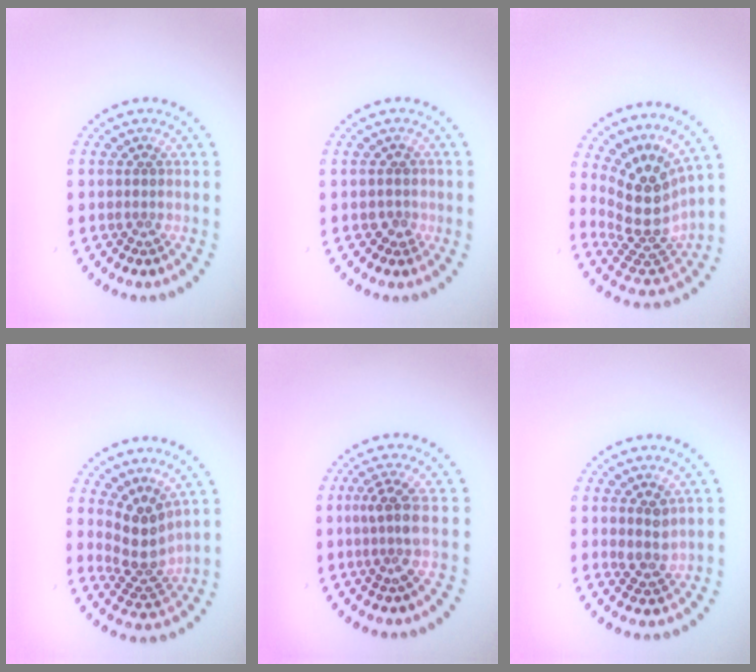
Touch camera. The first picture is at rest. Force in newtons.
{"total": 1.1, "press": 0.9, "slide": 0.5}
{"total": 5.3, "press": 3.9, "slide": 3.6}
{"total": 3.7, "press": 2.8, "slide": 2.5}
{"total": 2.7, "press": 2.0, "slide": 1.8}
{"total": 2.0, "press": 1.7, "slide": 1.1}